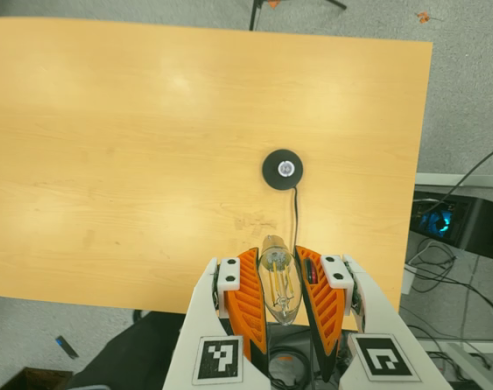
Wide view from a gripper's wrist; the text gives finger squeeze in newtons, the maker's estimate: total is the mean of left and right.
{"total": 19.6, "left": 20.0, "right": 19.2}